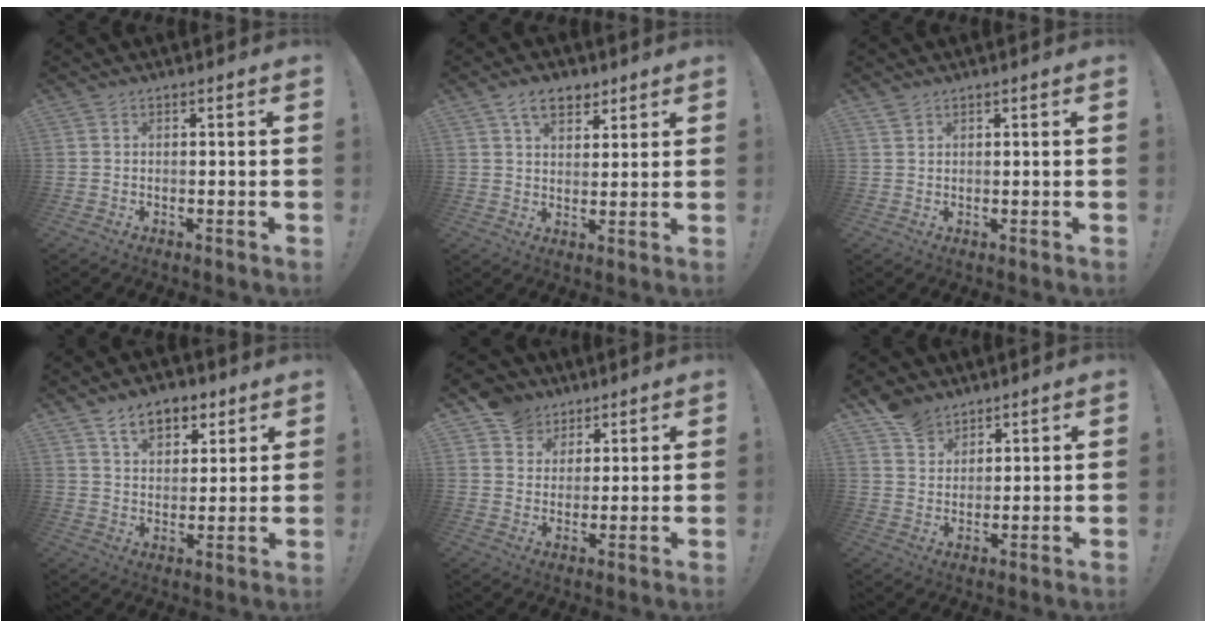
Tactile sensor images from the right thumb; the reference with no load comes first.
{"total": 8.2, "force": [4.9, 5.0, 4.4], "torque": [-0.058, -0.013, 0.090]}
{"total": 1.2, "force": [1.0, 0.5, 0.3], "torque": [0.003, -0.004, 0.018]}
{"total": 10.3, "force": [6.2, 6.4, 5.3], "torque": [-0.068, -0.028, 0.114]}
{"total": 9.0, "force": [5.5, 7.0, 1.6], "torque": [-0.025, -0.036, 0.110]}
{"total": 7.5, "force": [5.8, 4.6, 1.5], "torque": [-0.024, -0.036, 0.114]}